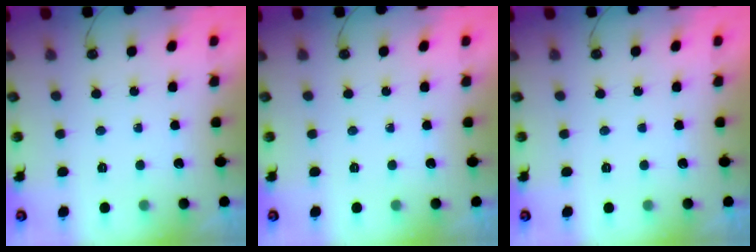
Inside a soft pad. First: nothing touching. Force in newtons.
{"total": 0.0}
{"total": 0.0}